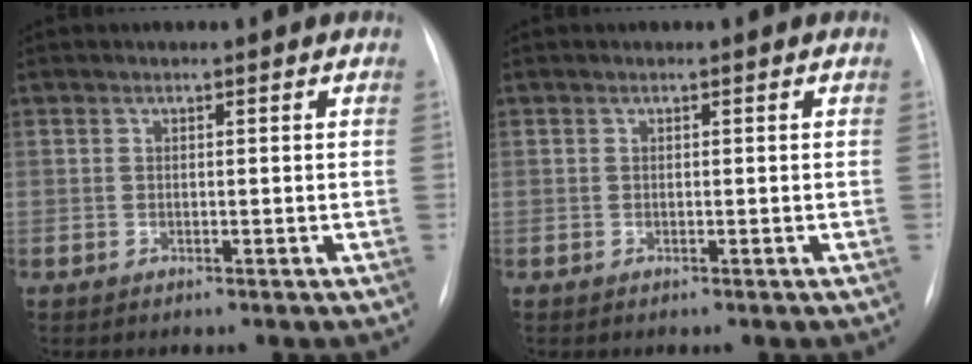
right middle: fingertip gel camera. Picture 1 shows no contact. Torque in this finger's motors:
{"motor_torque": [-0.16, 0.03, 0.00, 0.00]}